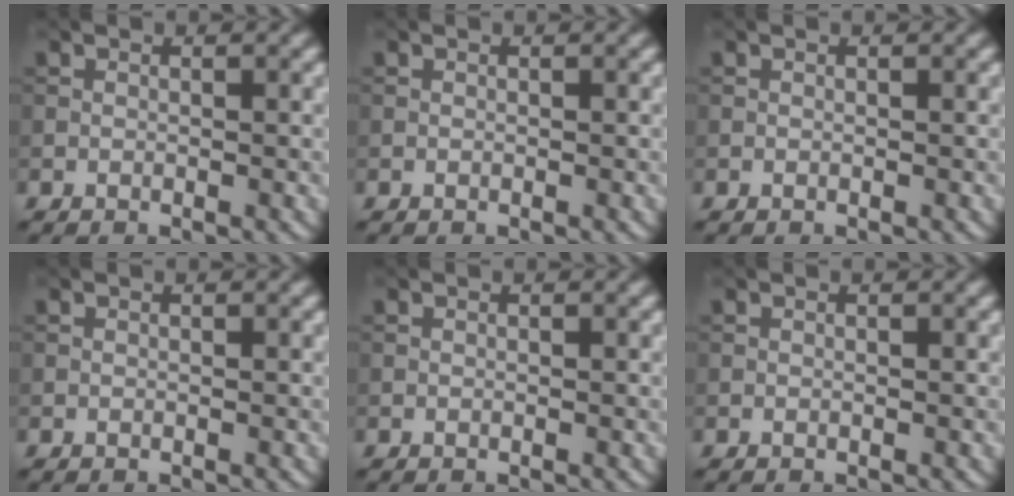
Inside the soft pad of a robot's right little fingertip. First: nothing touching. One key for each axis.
{"total": 0.0}
{"total": 0.0}
{"total": 0.0}
{"total": 0.0}
{"total": 0.0}